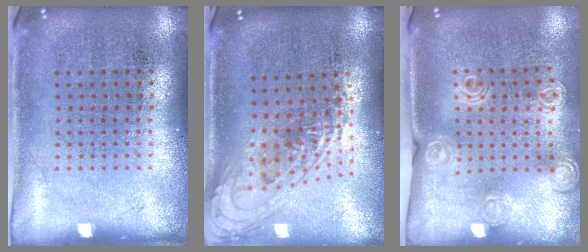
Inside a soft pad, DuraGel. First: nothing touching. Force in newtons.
{"total": 1.5, "press": 1.3, "slide": 0.7}
{"total": 1.4, "press": 1.4, "slide": 0.4}